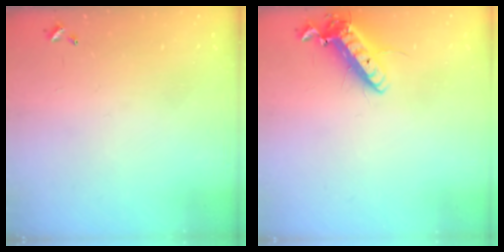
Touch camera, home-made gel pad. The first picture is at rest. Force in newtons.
{"total": 14.3, "press": 14.0, "slide": 2.8}